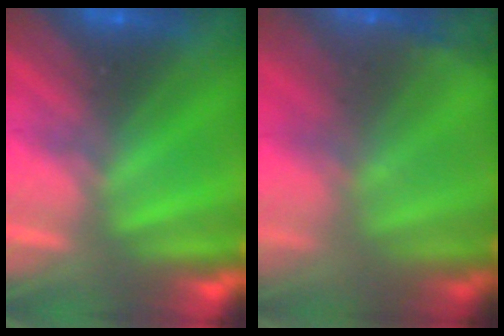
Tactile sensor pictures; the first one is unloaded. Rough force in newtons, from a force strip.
{"total": 5.7}